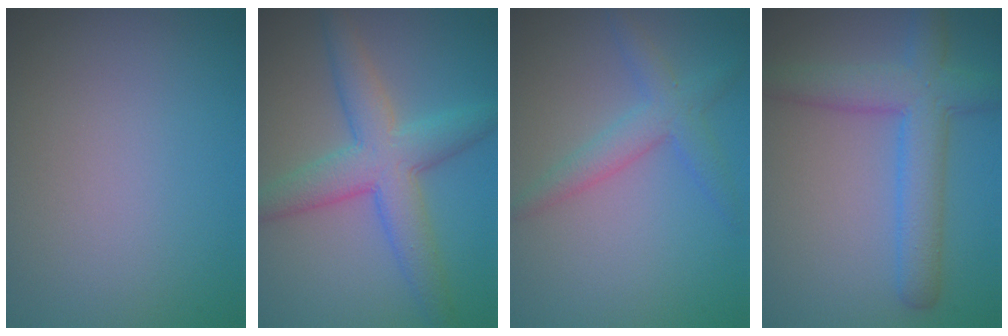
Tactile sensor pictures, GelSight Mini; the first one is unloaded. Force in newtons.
{"total": 5.8, "press": 5.8, "slide": 0.0}
{"total": 2.1, "press": 2.1, "slide": 0.1}
{"total": 5.5, "press": 5.5, "slide": 0.2}